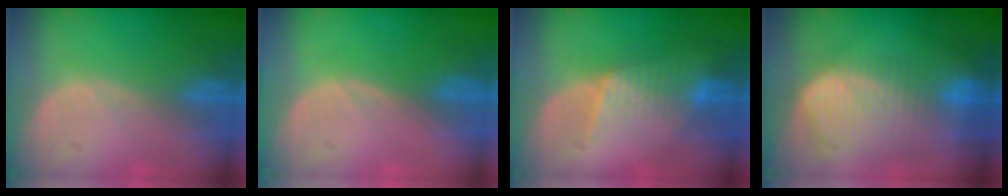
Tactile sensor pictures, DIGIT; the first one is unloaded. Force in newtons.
{"total": 0.0}
{"total": 5.0, "press": 4.9, "slide": 0.4}
{"total": 10.5, "press": 9.0, "slide": 5.3}